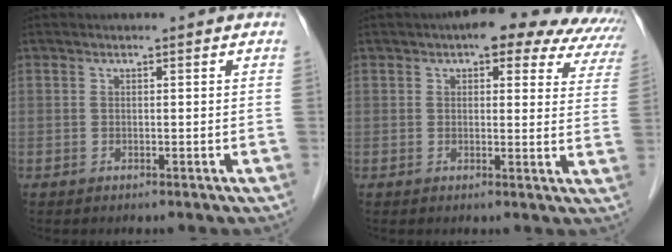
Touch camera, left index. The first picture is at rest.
{"total": 15.5, "force": [12.3, 5.6, 7.6], "torque": [-0.064, 0.018, 0.122]}